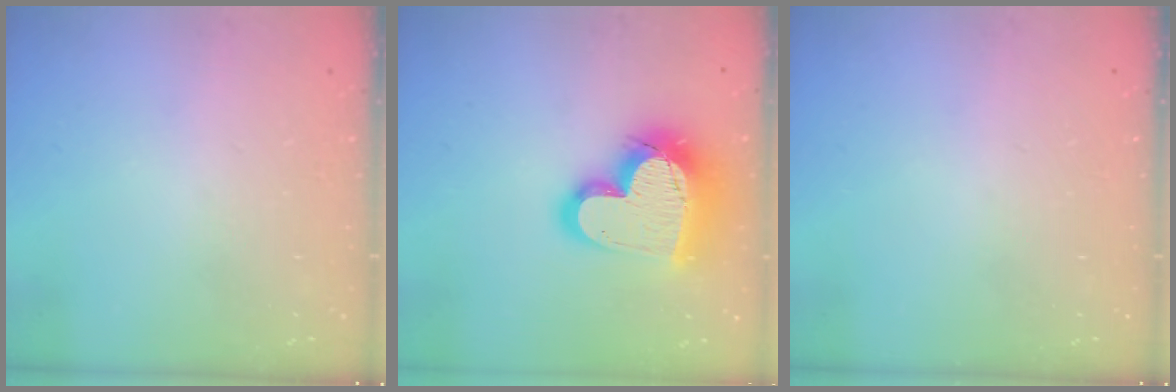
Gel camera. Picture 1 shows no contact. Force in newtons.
{"total": 23.0, "press": 22.9, "slide": 1.8}
{"total": 0.0}